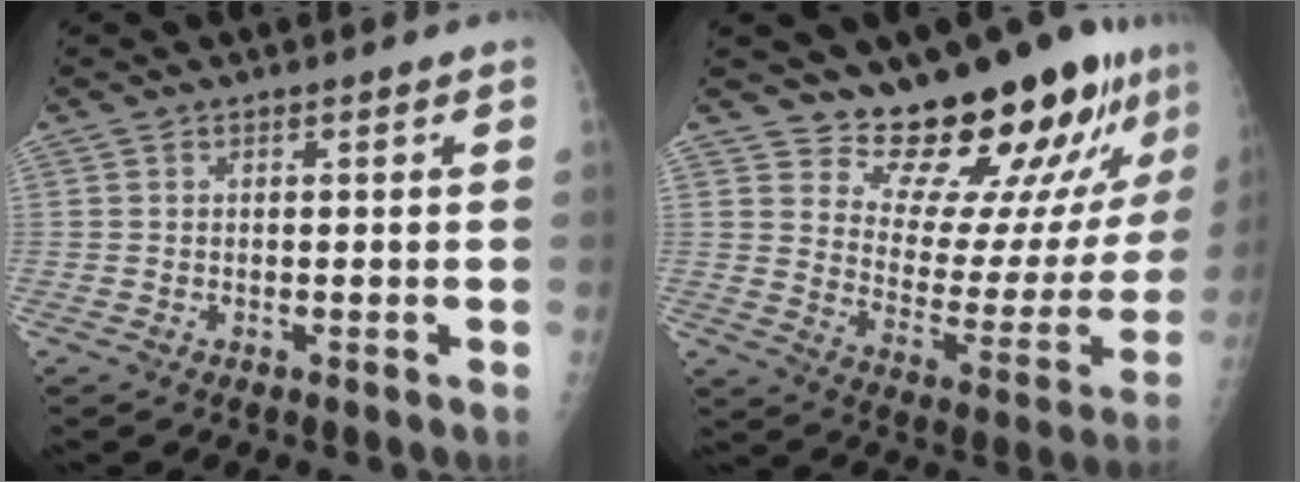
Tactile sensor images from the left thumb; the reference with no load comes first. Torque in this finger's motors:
{"motor_torque": [0.35, 0.73, -0.05, -0.34, 0.04]}